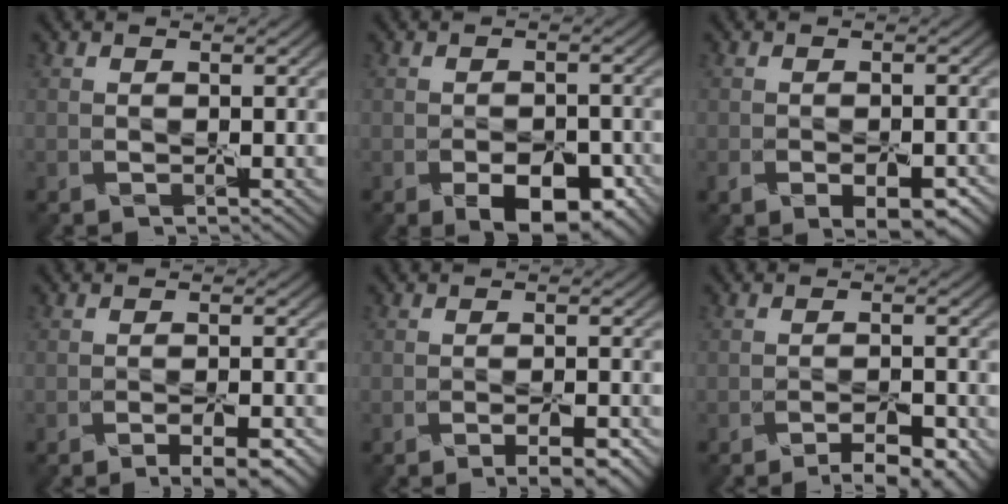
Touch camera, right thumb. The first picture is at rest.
{"total": 5.3, "force": [-3.0, 2.6, 3.5], "torque": [-0.041, -0.004, -0.035]}
{"total": 5.7, "force": [-3.1, 2.8, 3.8], "torque": [-0.054, -0.015, -0.032]}
{"total": 4.1, "force": [-3.1, 0.4, 2.6], "torque": [-0.027, 0.005, -0.043]}
{"total": 3.9, "force": [-2.8, 0.5, 2.6], "torque": [-0.025, 0.001, -0.039]}
{"total": 4.3, "force": [-3.5, 0.6, 2.4], "torque": [-0.024, 0.007, -0.050]}